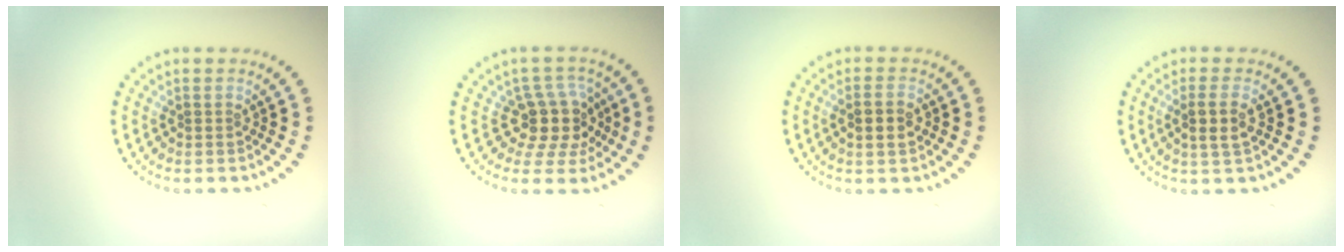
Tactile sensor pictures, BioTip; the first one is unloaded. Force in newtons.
{"total": 4.2, "press": 3.4, "slide": 2.5}
{"total": 2.4, "press": 2.3, "slide": 0.6}
{"total": 2.3, "press": 2.1, "slide": 0.9}